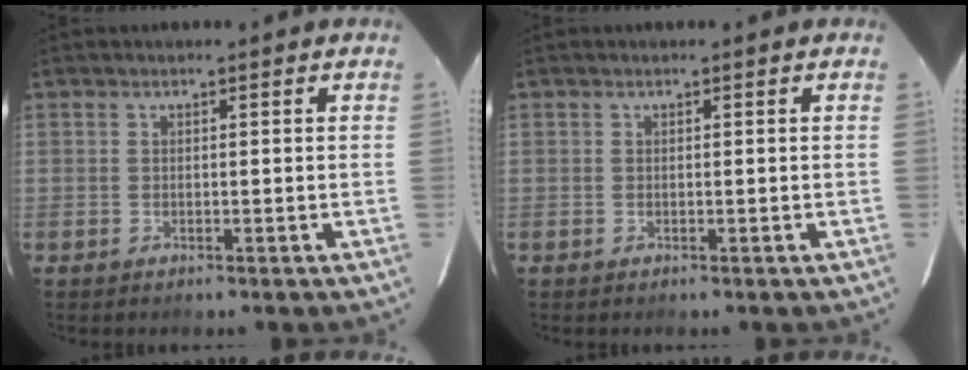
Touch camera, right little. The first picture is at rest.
{"total": 0.0}